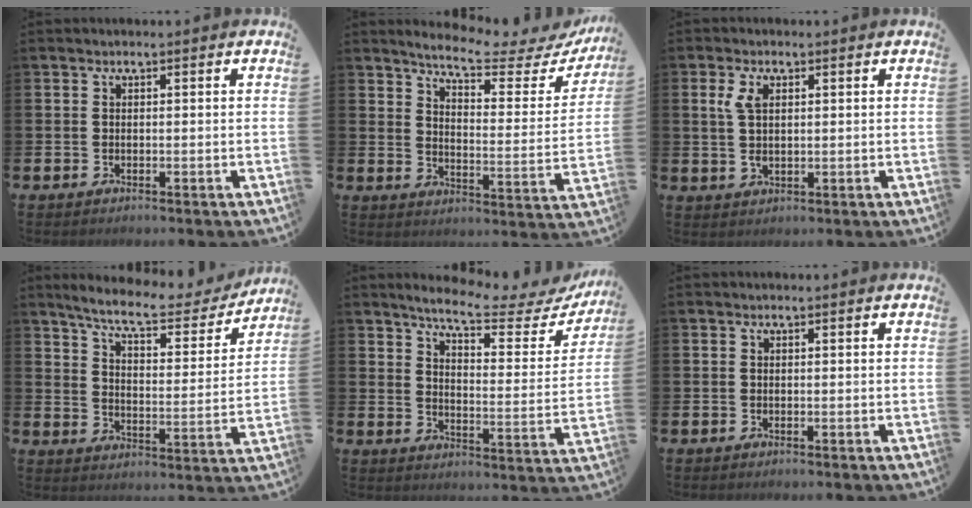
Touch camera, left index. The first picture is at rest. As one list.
[{"total": 6.1, "force": [5.5, 0.7, 2.5], "torque": [-0.068, -0.039, 0.087]}, {"total": 3.6, "force": [1.4, 1.9, 2.8], "torque": [-0.045, 0.003, 0.021]}, {"total": 8.6, "force": [7.7, 1.5, 3.5], "torque": [-0.096, -0.045, 0.129]}, {"total": 6.6, "force": [5.9, 0.8, 3.0], "torque": [-0.072, -0.040, 0.092]}, {"total": 0.0}]